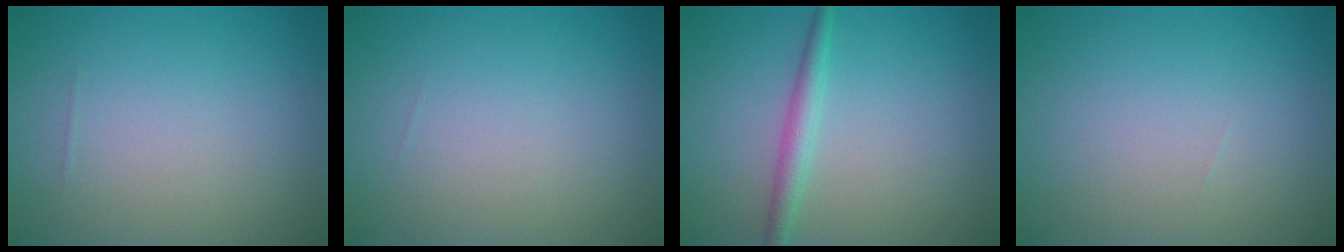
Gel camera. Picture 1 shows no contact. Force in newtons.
{"total": 0.0}
{"total": 2.0, "press": 2.0, "slide": 0.1}
{"total": 0.0}